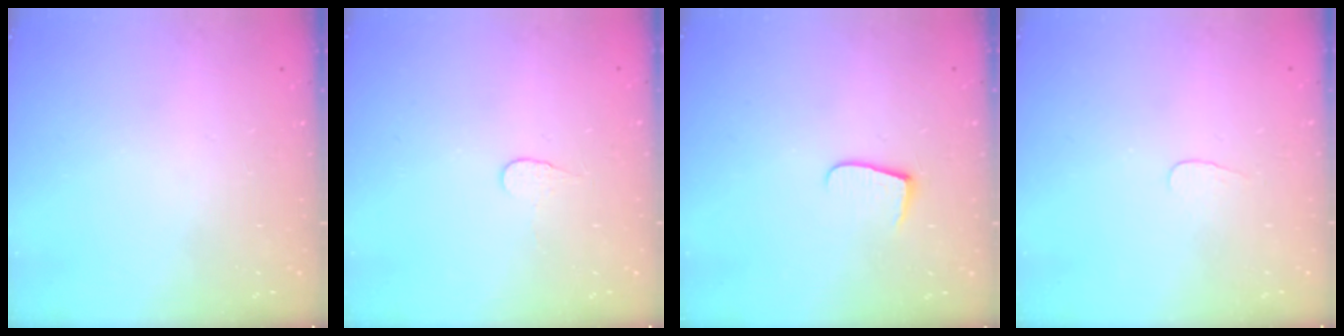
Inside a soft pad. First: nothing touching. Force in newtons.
{"total": 3.9, "press": 3.9, "slide": 0.4}
{"total": 6.2, "press": 6.2, "slide": 0.6}
{"total": 2.8, "press": 2.7, "slide": 0.3}